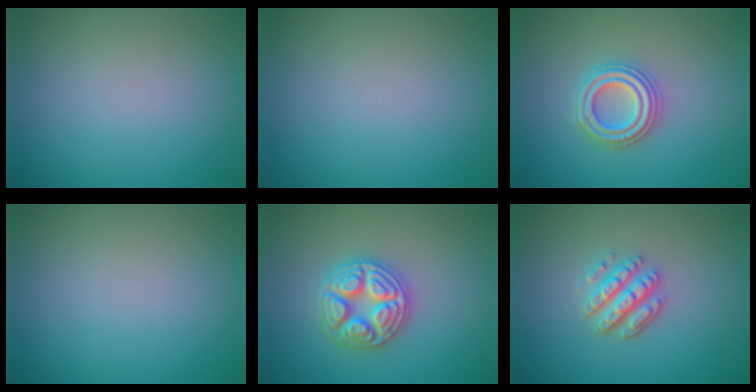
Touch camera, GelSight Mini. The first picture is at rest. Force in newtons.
{"total": 0.0}
{"total": 3.1, "press": 3.0, "slide": 0.6}
{"total": 0.0}
{"total": 4.9, "press": 4.8, "slide": 0.6}
{"total": 3.6, "press": 3.1, "slide": 1.8}